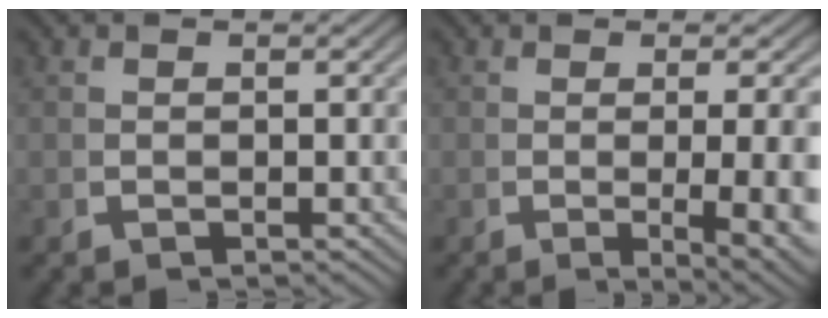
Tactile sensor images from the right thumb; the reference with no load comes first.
{"total": 5.7, "force": [-1.5, 1.8, 5.2], "torque": [-0.078, -0.014, -0.015]}